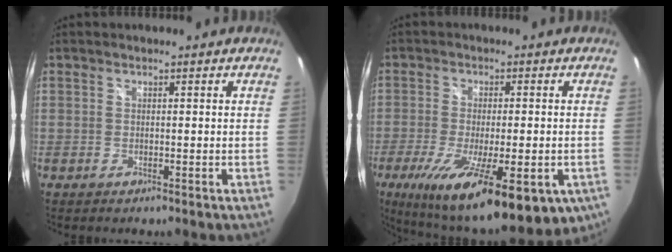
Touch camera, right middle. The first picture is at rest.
{"total": 22.4, "force": [-12.1, 6.4, 17.7], "torque": [-0.307, -0.081, -0.174]}